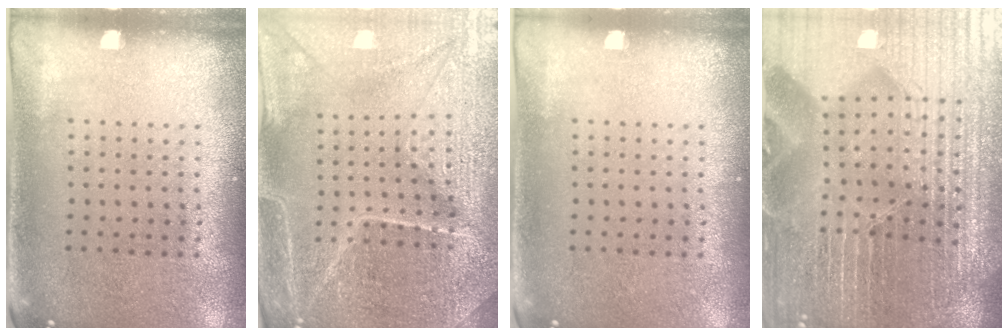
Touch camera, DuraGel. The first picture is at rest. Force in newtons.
{"total": 5.1, "press": 4.8, "slide": 1.7}
{"total": 0.0}
{"total": 6.7, "press": 6.0, "slide": 3.1}